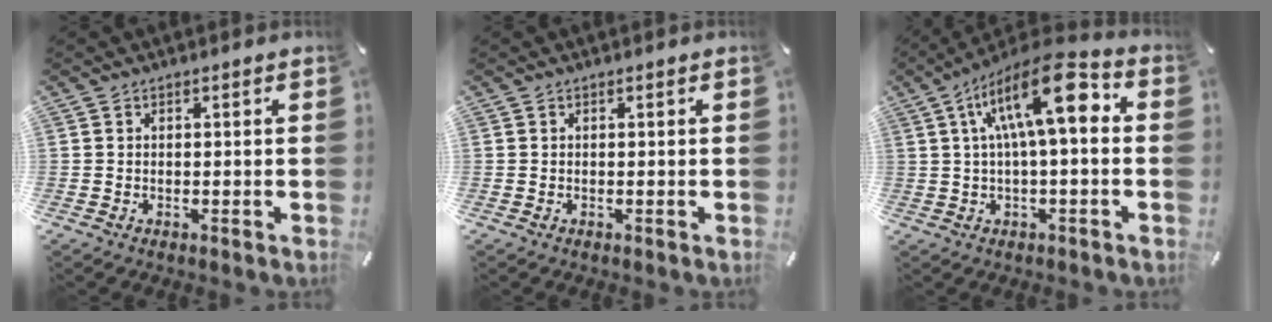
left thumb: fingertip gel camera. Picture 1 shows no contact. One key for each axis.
{"total": 0.0}
{"total": 17.3, "fx": 4.3, "fy": 6.4, "fz": 15.5, "tx": -0.263, "ty": -0.011, "tz": 0.065}